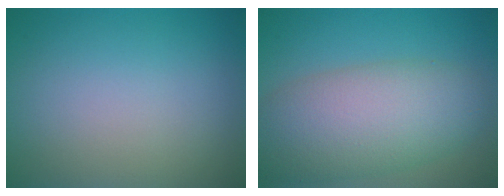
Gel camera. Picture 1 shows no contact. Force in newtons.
{"total": 8.5, "press": 8.5, "slide": 0.2}